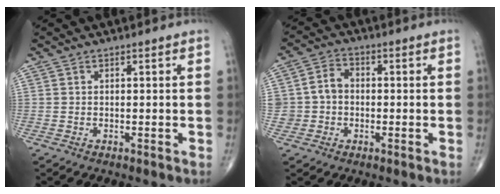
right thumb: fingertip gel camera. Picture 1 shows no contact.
{"total": 5.5, "force": [-0.4, 4.8, 2.6], "torque": [-0.033, 0.021, -0.013]}